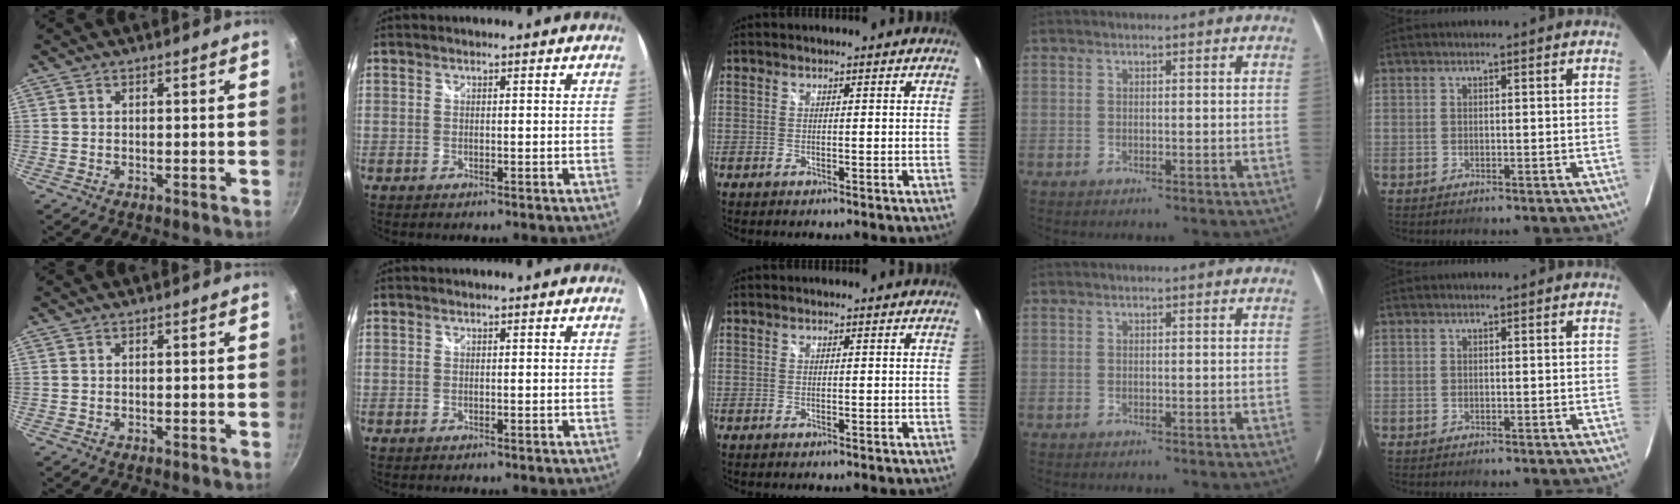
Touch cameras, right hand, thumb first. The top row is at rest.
{}